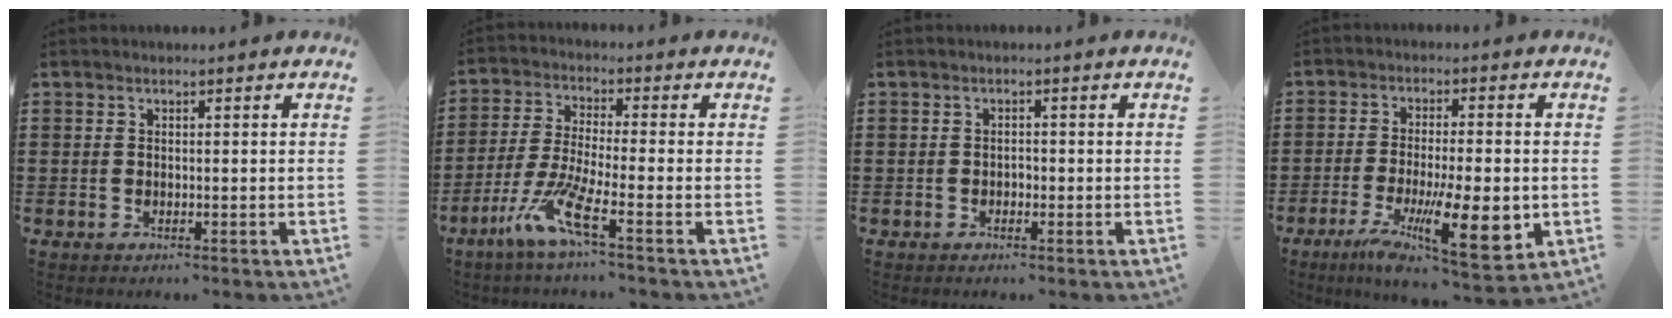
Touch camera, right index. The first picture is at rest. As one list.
[{"total": 8.7, "force": [-4.9, 0.6, 7.1], "torque": [-0.170, -0.022, -0.098]}, {"total": 0.9, "force": [-0.4, 0.6, 0.5], "torque": [-0.012, -0.001, -0.009]}, {"total": 14.0, "force": [-4.1, 4.4, 12.6], "torque": [-0.211, -0.014, -0.060]}]